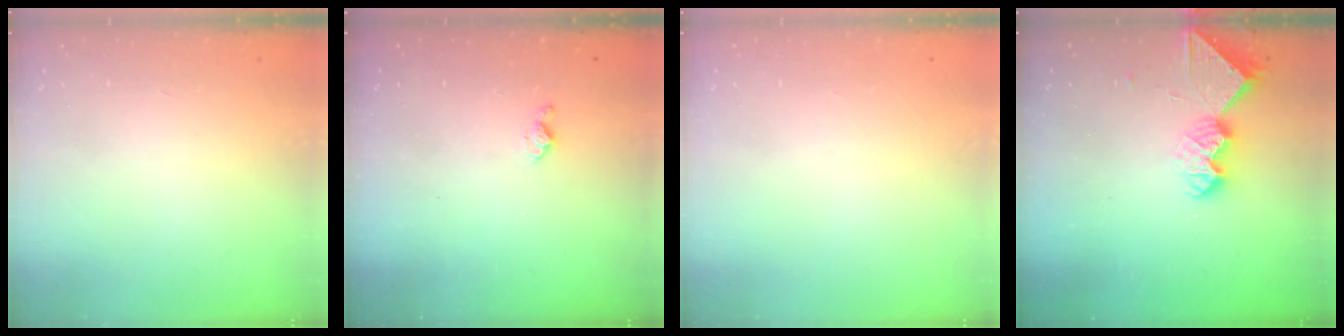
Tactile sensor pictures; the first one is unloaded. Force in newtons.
{"total": 6.8, "press": 6.7, "slide": 0.5}
{"total": 0.0}
{"total": 10.6, "press": 10.6, "slide": 0.8}